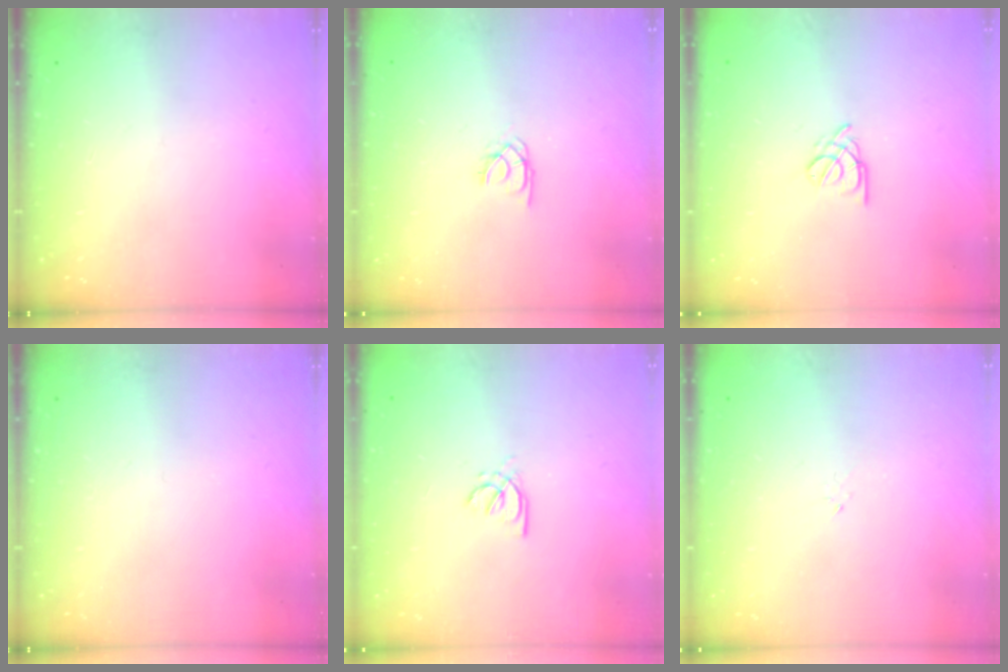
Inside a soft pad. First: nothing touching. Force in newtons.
{"total": 1.8, "press": 1.8, "slide": 0.3}
{"total": 2.5, "press": 2.5, "slide": 0.7}
{"total": 0.0}
{"total": 1.4, "press": 1.3, "slide": 0.4}
{"total": 0.0}